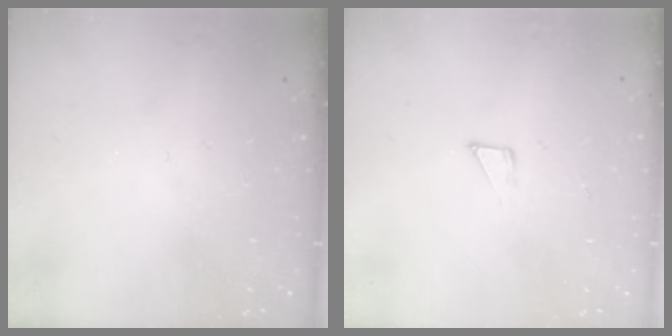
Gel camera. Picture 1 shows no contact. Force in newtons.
{"total": 3.3, "press": 3.3, "slide": 0.3}